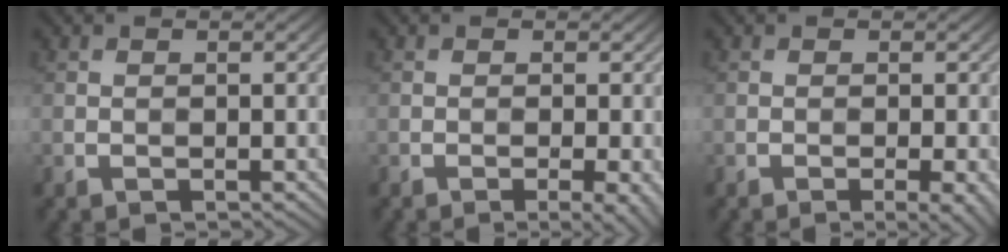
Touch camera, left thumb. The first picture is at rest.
{"total": 2.8, "force": [-1.1, 0.5, 2.5], "torque": [-0.036, 0.002, -0.019]}
{"total": 2.8, "force": [-1.2, 0.5, 2.5], "torque": [-0.035, 0.002, -0.019]}